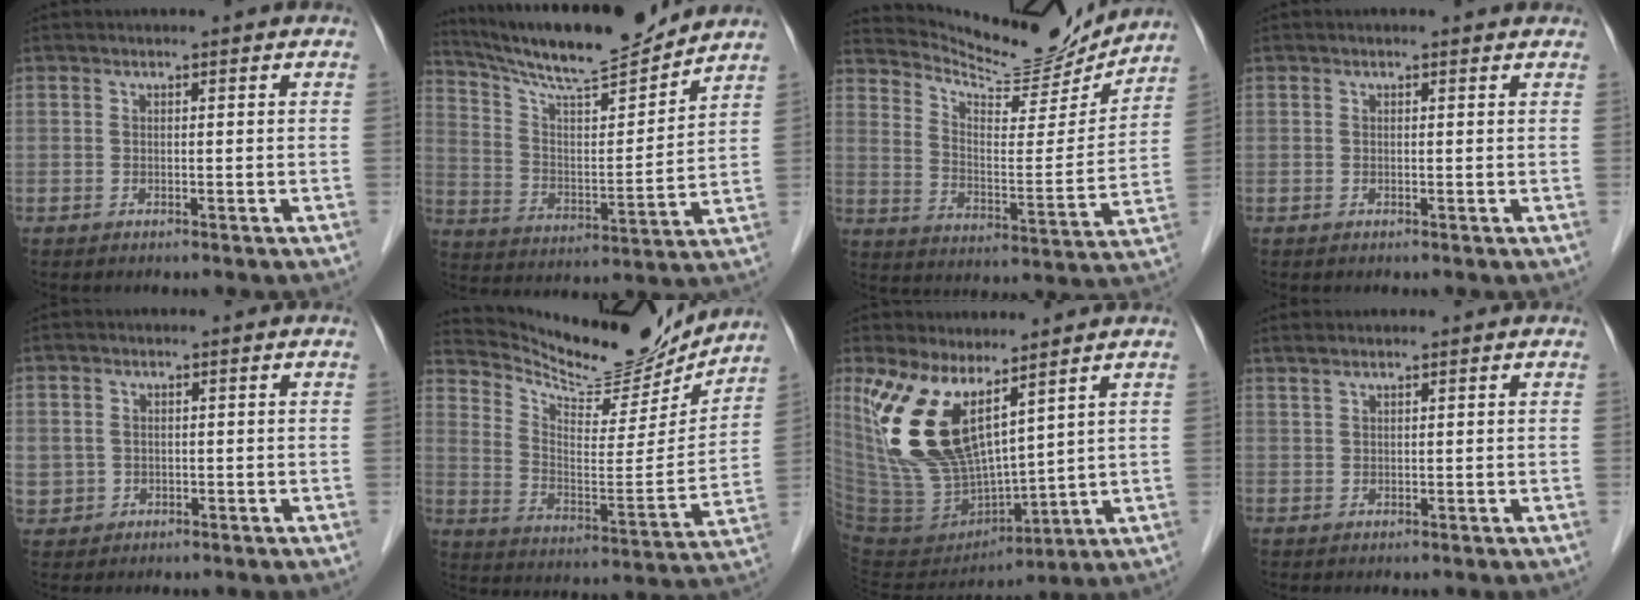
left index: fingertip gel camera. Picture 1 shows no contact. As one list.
[{"total": 16.0, "force": [14.8, 0.9, 6.0], "torque": [-0.115, -0.003, 0.253]}, {"total": 16.0, "force": [15.7, 1.7, 2.8], "torque": [-0.058, -0.036, 0.234]}, {"total": 0.5, "force": [0.4, 0.2, 0.2], "torque": [-0.012, 0.001, 0.000]}, {"total": 4.0, "force": [-0.4, 3.9, 0.9], "torque": [-0.026, 0.005, 0.008]}, {"total": 18.7, "force": [18.0, 3.1, 4.3], "torque": [-0.086, -0.042, 0.274]}, {"total": 13.6, "force": [7.4, 4.8, 10.4], "torque": [-0.223, -0.004, 0.166]}, {"total": 1.4, "force": [1.2, 0.4, 0.5], "torque": [-0.014, 0.011, 0.028]}]